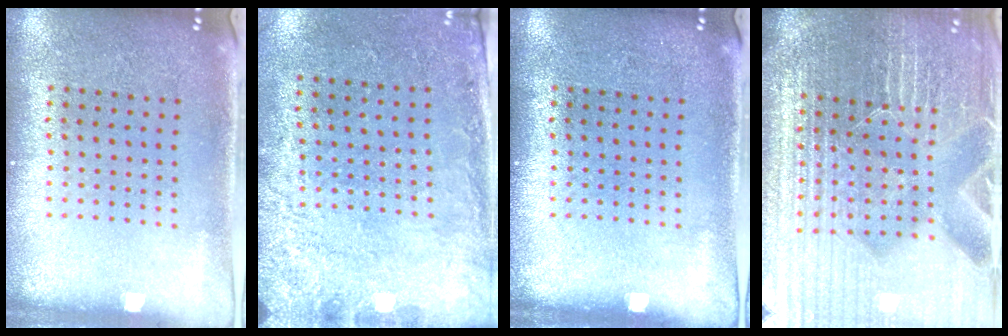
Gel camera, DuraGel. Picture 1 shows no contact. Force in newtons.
{"total": 2.8, "press": 2.0, "slide": 1.9}
{"total": 0.0}
{"total": 6.0, "press": 5.5, "slide": 2.5}